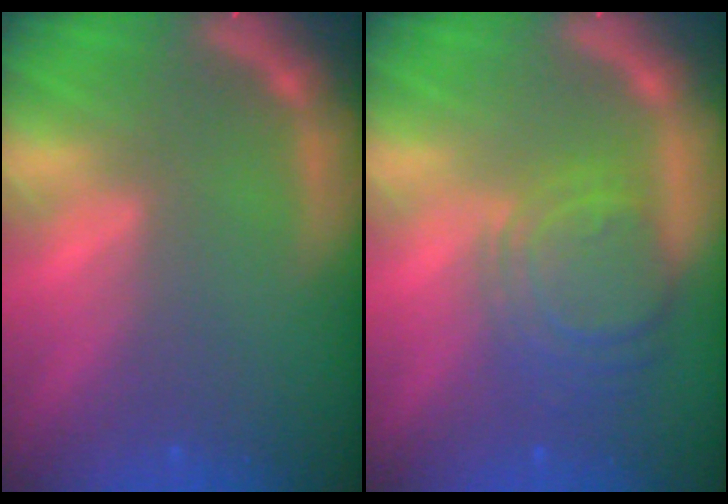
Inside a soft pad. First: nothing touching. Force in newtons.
{"total": 6.5}